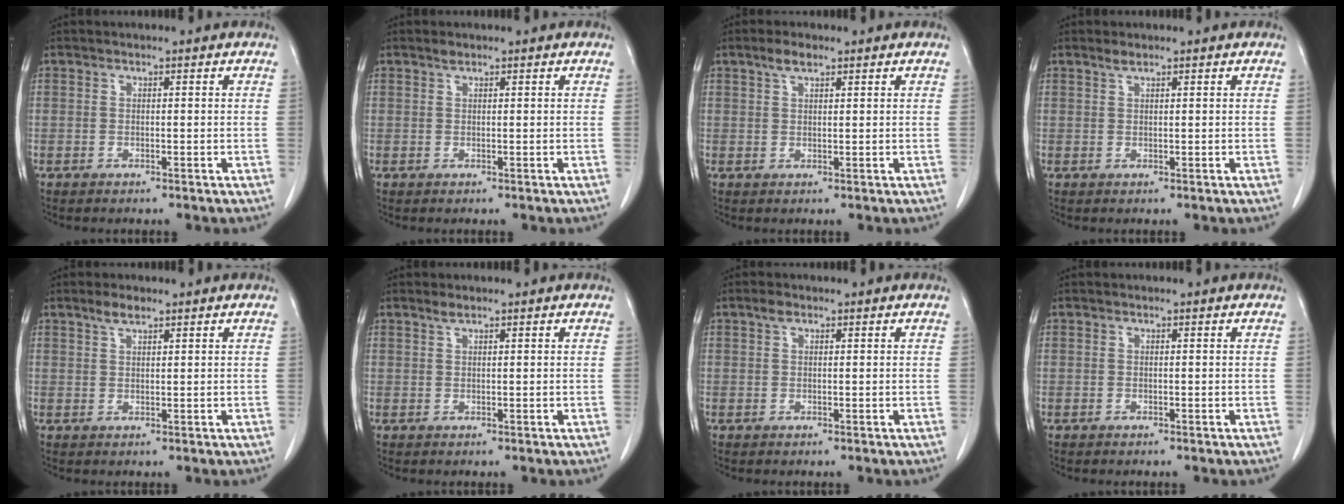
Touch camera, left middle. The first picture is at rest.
{"total": 0.6, "force": [0.6, 0.1, 0.3], "torque": [-0.012, -0.001, 0.012]}
{"total": 2.4, "force": [1.7, 0.8, 1.6], "torque": [-0.036, 0.005, 0.034]}
{"total": 1.0, "force": [0.8, 0.1, 0.5], "torque": [-0.015, 0.000, 0.019]}
{"total": 2.3, "force": [1.7, 0.6, 1.3], "torque": [-0.031, 0.003, 0.034]}
{"total": 1.0, "force": [0.9, 0.1, 0.5], "torque": [-0.015, 0.000, 0.019]}
{"total": 1.2, "force": [0.8, 0.6, 0.7], "torque": [-0.015, 0.007, 0.013]}
{"total": 0.0}